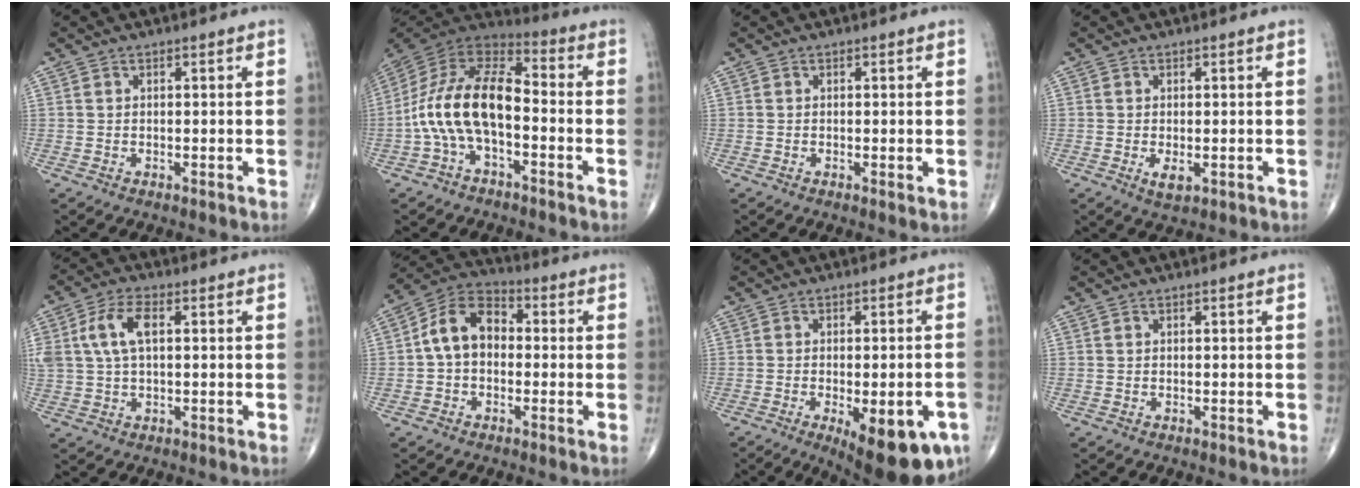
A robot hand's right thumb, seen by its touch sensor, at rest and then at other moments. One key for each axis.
{"total": 15.9, "fx": -3.2, "fy": 8.2, "fz": 13.3, "tx": -0.246, "ty": 0.054, "tz": -0.069}
{"total": 0.8, "fx": -0.1, "fy": 0.1, "fz": 0.8, "tx": -0.013, "ty": -0.004, "tz": -0.003}
{"total": 2.5, "fx": -0.6, "fy": 1.2, "fz": 2.1, "tx": -0.032, "ty": -0.005, "tz": -0.008}
{"total": 8.1, "fx": 1.8, "fy": 4.1, "fz": 6.7, "tx": -0.147, "ty": 0.016, "tz": 0.035}
{"total": 10.1, "fx": -0.1, "fy": 7.3, "fz": 7.1, "tx": -0.108, "ty": 0.033, "tz": -0.018}
{"total": 15.9, "fx": -6.8, "fy": 5.9, "fz": 13.1, "tx": -0.131, "ty": 0.005, "tz": -0.077}
{"total": 0.0}